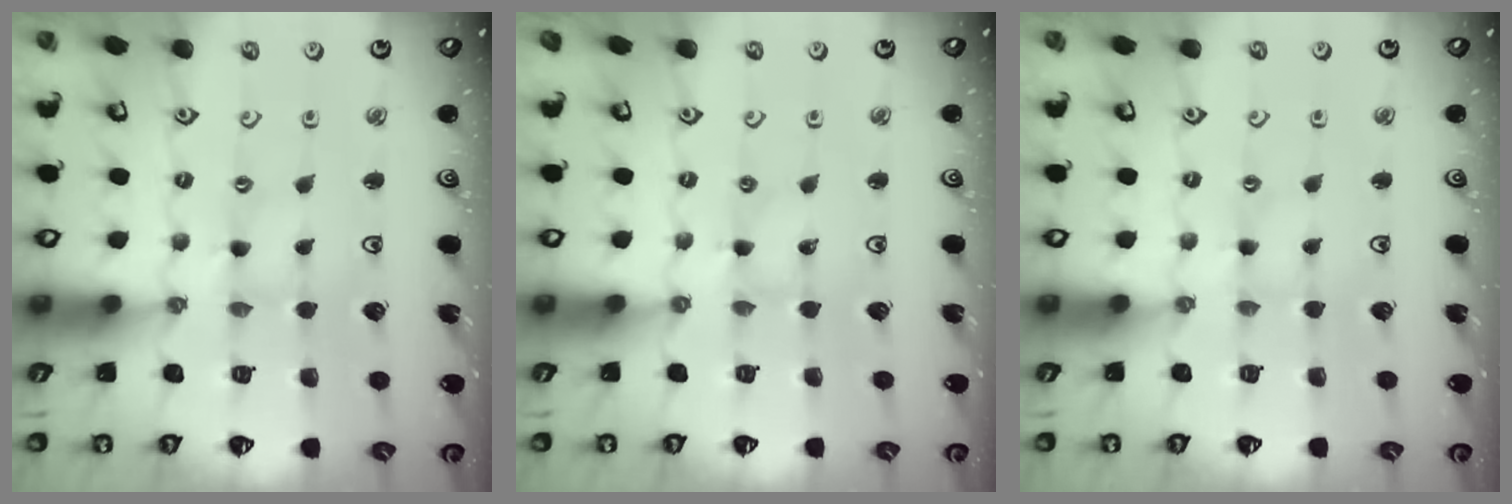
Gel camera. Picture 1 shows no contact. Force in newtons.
{"total": 0.0}
{"total": 0.8, "press": 0.7, "slide": 0.2}